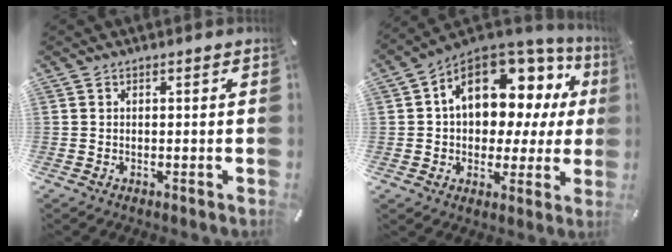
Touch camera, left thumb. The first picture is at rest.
{"total": 15.2, "force": [5.7, 10.4, 9.5], "torque": [-0.148, -0.031, 0.103]}